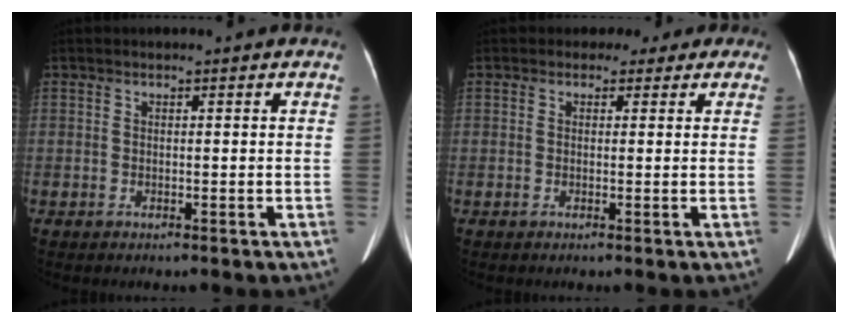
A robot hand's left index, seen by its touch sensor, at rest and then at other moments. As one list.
[{"total": 2.8, "force": [1.7, 2.2, 0.2], "torque": [0.002, 0.007, 0.011]}]